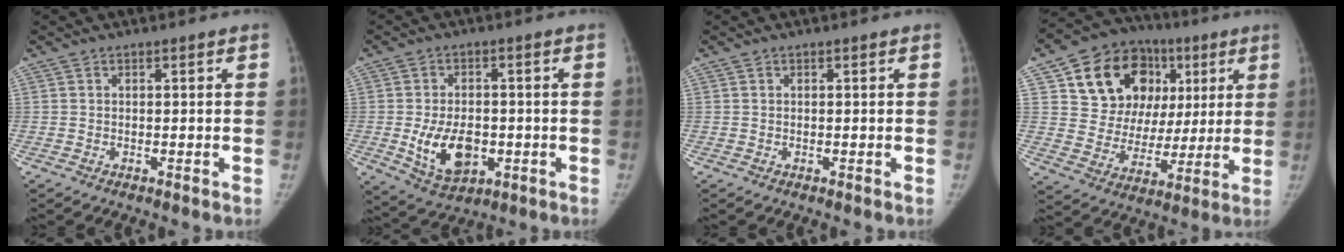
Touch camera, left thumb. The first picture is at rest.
{"total": 10.4, "force": [-2.0, 6.6, 7.7], "torque": [-0.114, -0.002, -0.019]}
{"total": 0.0}
{"total": 21.3, "force": [7.4, 16.3, 11.6], "torque": [-0.128, 0.018, 0.134]}